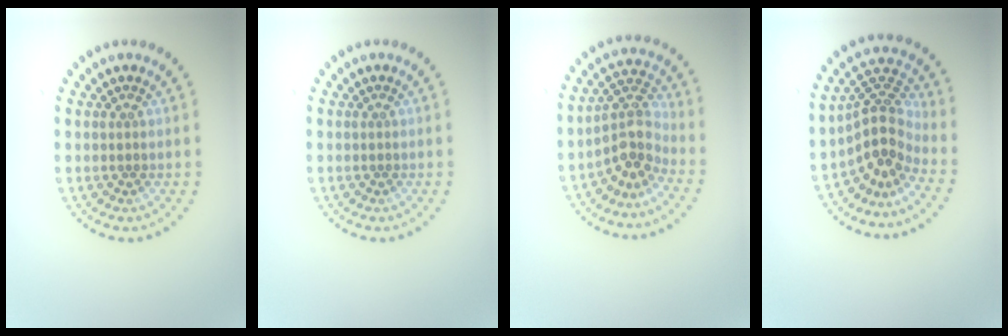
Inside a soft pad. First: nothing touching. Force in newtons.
{"total": 0.0}
{"total": 3.8, "press": 2.8, "slide": 2.6}
{"total": 3.9, "press": 2.8, "slide": 2.8}